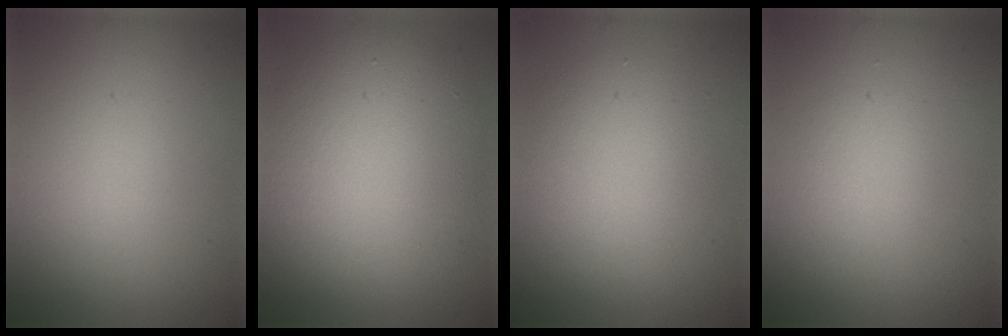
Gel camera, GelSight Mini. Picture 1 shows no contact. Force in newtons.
{"total": 8.8, "press": 8.8, "slide": 0.6}
{"total": 4.1, "press": 4.1, "slide": 0.1}
{"total": 1.1, "press": 1.1, "slide": 0.0}